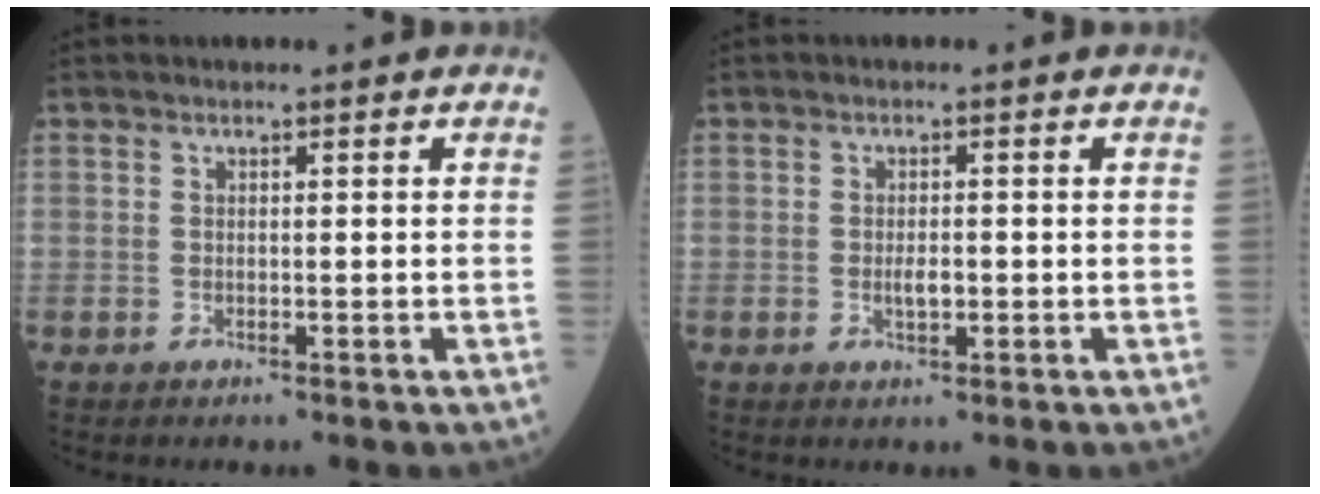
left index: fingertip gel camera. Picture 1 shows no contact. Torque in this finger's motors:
{"motor_torque": [0.30, 0.07, 0.04, 0.04]}